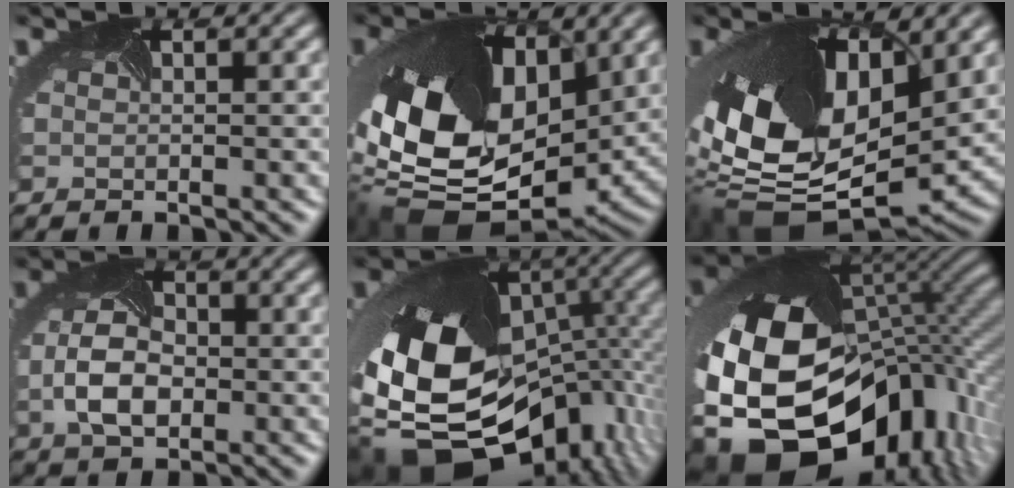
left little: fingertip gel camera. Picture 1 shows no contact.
{"total": 16.4, "force": [-0.5, 11.1, 12.0], "torque": [-0.284, -0.047, 0.016]}
{"total": 16.0, "force": [0.9, 9.7, 12.7], "torque": [-0.278, -0.032, 0.034]}
{"total": 4.6, "force": [-0.8, 3.1, 3.3], "torque": [-0.091, -0.003, -0.020]}
{"total": 18.7, "force": [-4.9, 12.9, 12.6], "torque": [-0.264, -0.043, -0.058]}
{"total": 20.3, "force": [-6.0, 14.3, 13.1], "torque": [-0.278, -0.043, -0.077]}